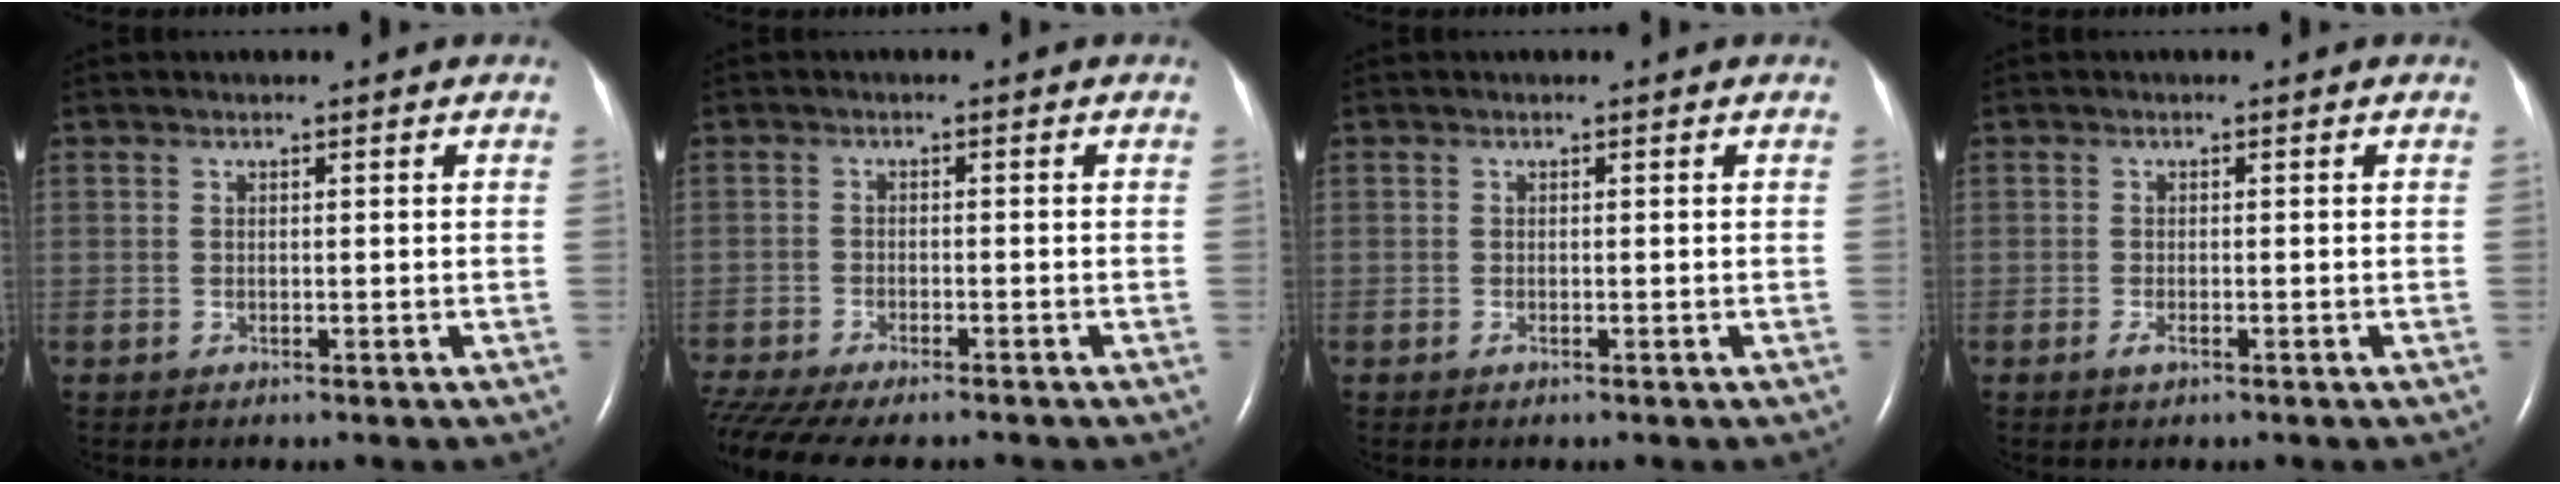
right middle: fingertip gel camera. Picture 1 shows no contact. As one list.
[{"total": 12.6, "force": [-10.6, 2.8, 6.1], "torque": [-0.126, -0.018, -0.158]}, {"total": 0.0}, {"total": 1.2, "force": [-0.6, 0.3, 0.9], "torque": [-0.022, -0.002, -0.010]}]